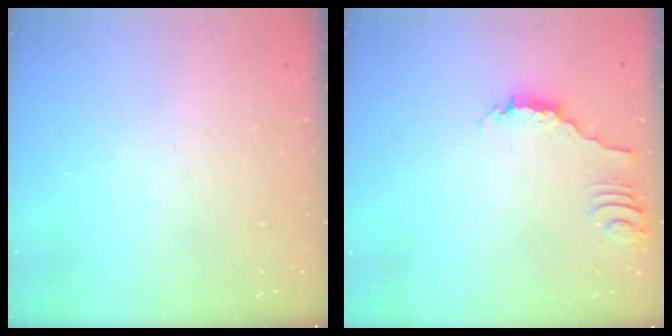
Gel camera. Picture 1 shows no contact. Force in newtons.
{"total": 2.2, "press": 2.1, "slide": 0.3}